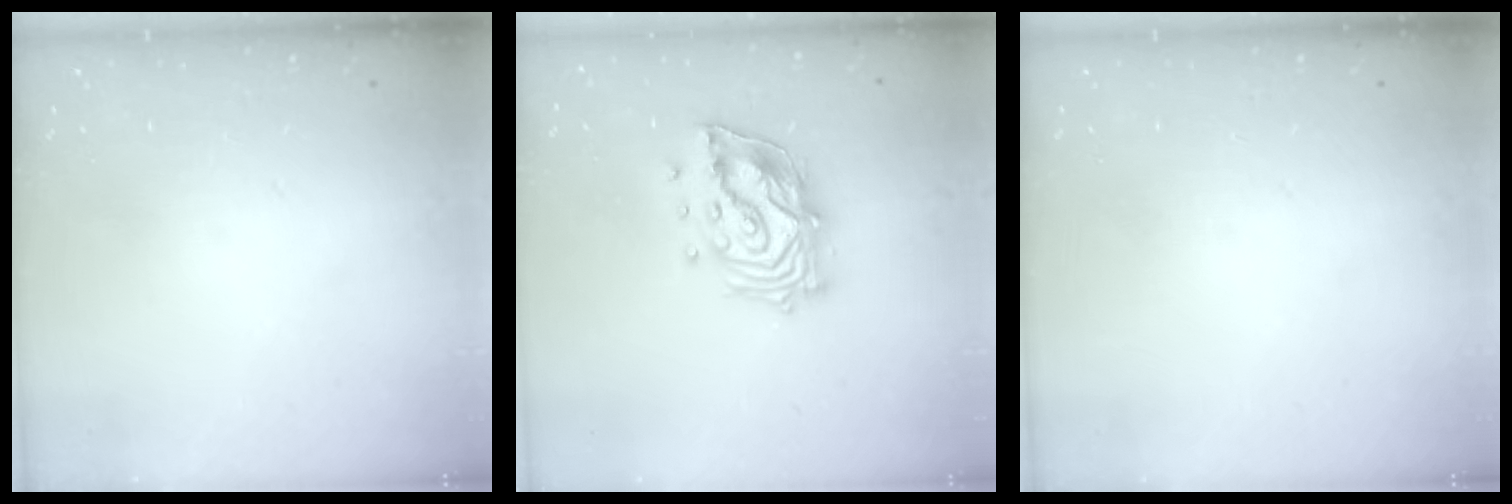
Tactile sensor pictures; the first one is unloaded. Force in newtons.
{"total": 16.0, "press": 15.9, "slide": 2.0}
{"total": 0.0}